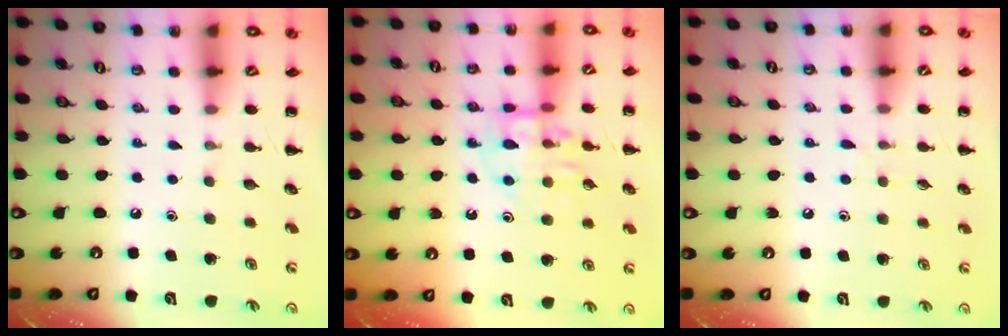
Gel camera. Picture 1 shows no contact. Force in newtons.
{"total": 12.0, "press": 12.0, "slide": 1.1}
{"total": 4.0, "press": 3.6, "slide": 1.8}